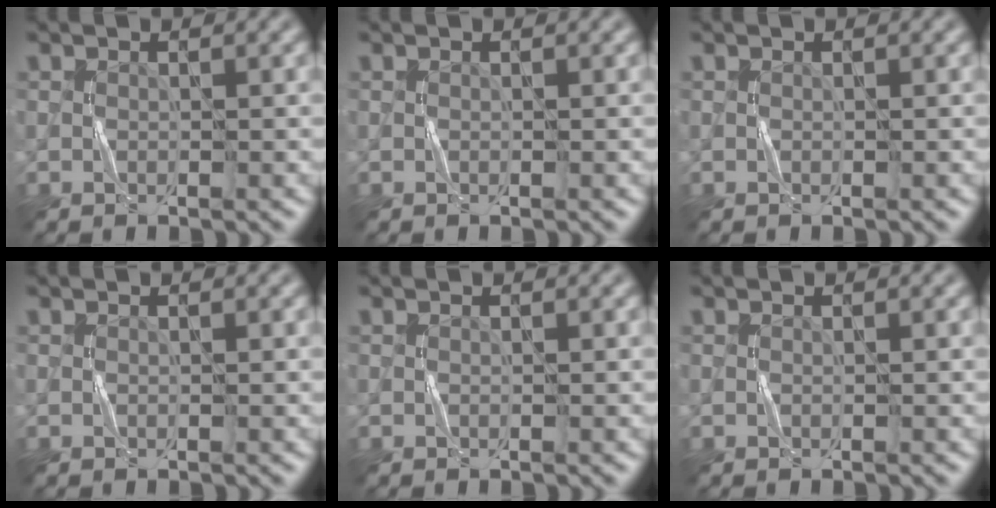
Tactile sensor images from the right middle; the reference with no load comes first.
{"total": 0.0}
{"total": 0.0}
{"total": 0.0}
{"total": 0.0}
{"total": 0.0}